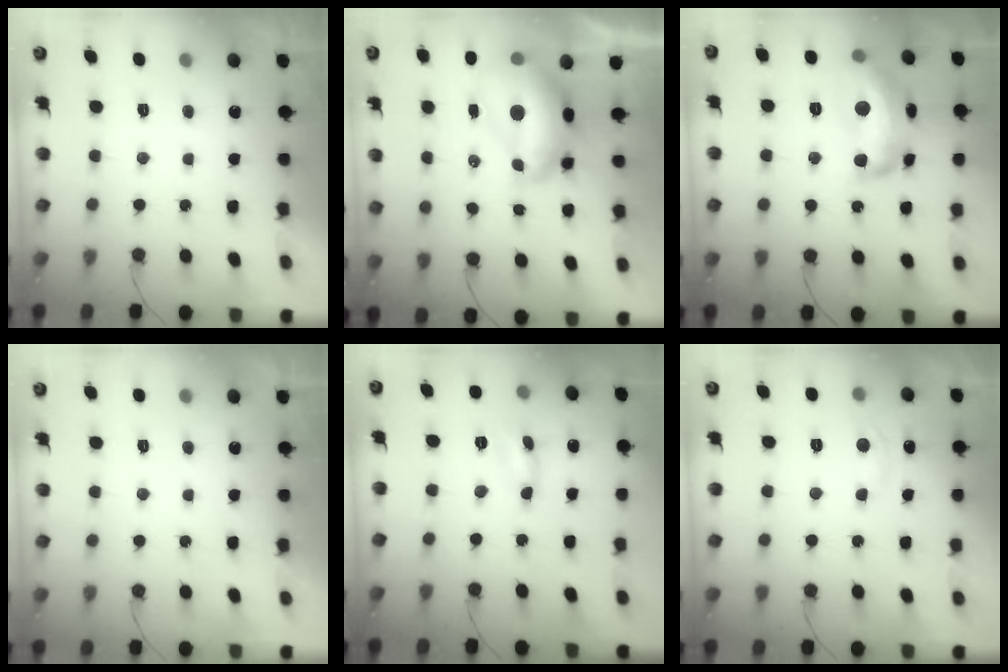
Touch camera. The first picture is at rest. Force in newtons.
{"total": 12.0, "press": 12.0, "slide": 1.2}
{"total": 17.8, "press": 17.8, "slide": 0.9}
{"total": 0.0}
{"total": 1.0, "press": 1.0, "slide": 0.1}
{"total": 4.7, "press": 4.6, "slide": 0.8}